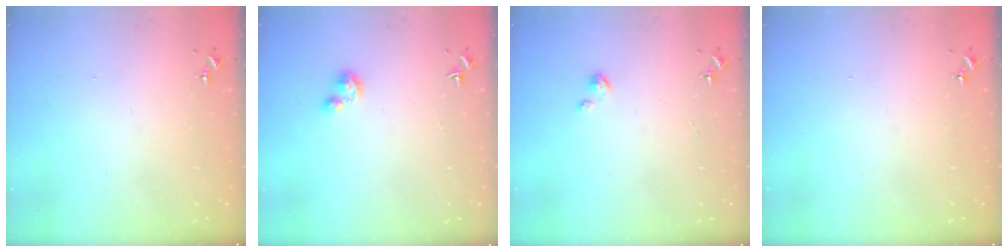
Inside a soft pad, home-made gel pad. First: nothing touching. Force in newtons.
{"total": 3.6, "press": 3.5, "slide": 0.4}
{"total": 2.7, "press": 2.7, "slide": 0.2}
{"total": 0.0}